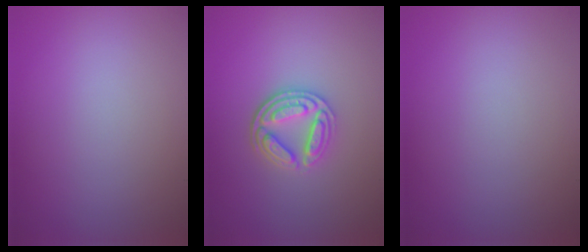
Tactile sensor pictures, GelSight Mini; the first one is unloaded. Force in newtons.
{"total": 3.6, "press": 3.2, "slide": 1.8}
{"total": 0.0}